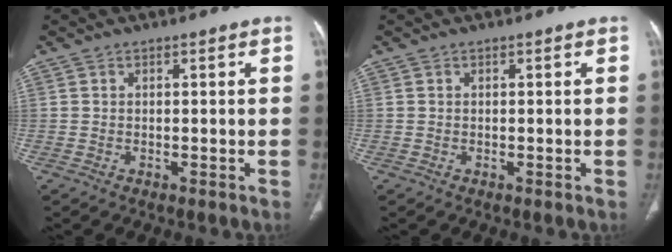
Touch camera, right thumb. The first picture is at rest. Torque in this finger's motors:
{"motor_torque": [-0.40, 0.40, -0.23, 0.23, 0.00]}